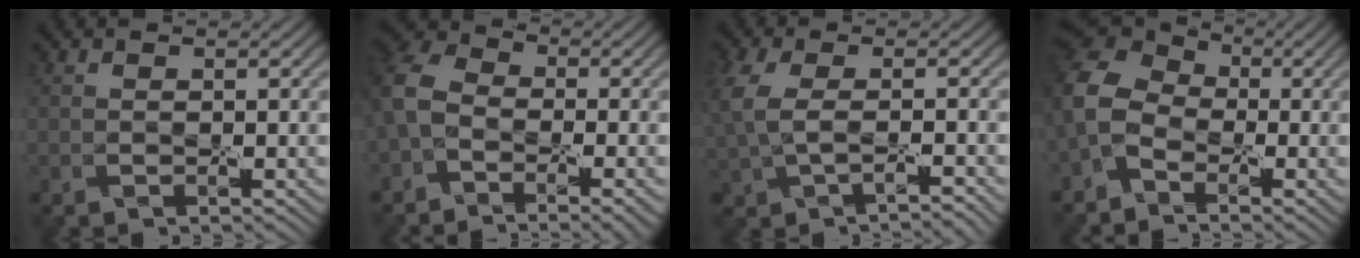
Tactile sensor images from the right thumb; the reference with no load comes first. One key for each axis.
{"total": 7.5, "fx": -2.9, "fy": 4.9, "fz": 4.8, "tx": -0.111, "ty": -0.008, "tz": -0.056}
{"total": 3.8, "fx": -0.4, "fy": 1.7, "fz": 3.3, "tx": -0.096, "ty": -0.006, "tz": -0.006}
{"total": 6.2, "fx": -2.4, "fy": 4.6, "fz": 3.4, "tx": -0.099, "ty": 0.000, "tz": -0.068}